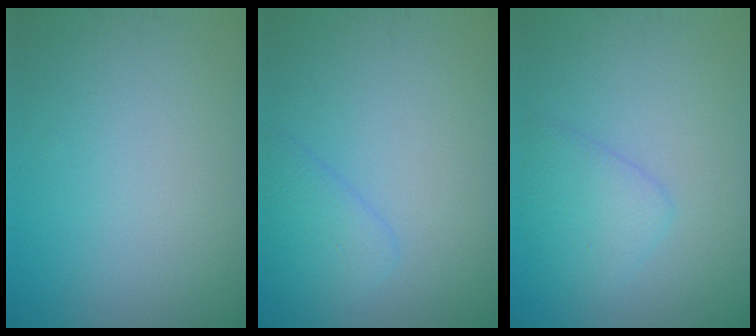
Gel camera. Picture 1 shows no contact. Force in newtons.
{"total": 2.2, "press": 2.1, "slide": 0.2}
{"total": 2.7, "press": 2.7, "slide": 0.0}